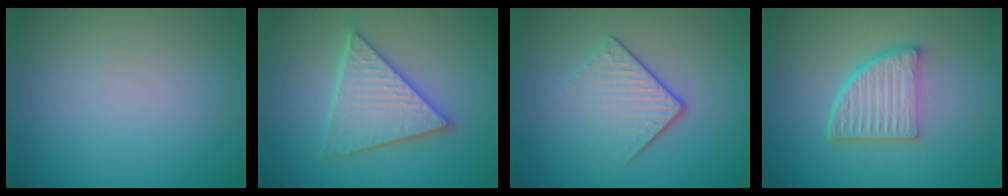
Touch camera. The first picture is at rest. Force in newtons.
{"total": 5.3, "press": 5.3, "slide": 0.5}
{"total": 4.2, "press": 2.7, "slide": 3.2}
{"total": 5.4, "press": 3.8, "slide": 3.8}